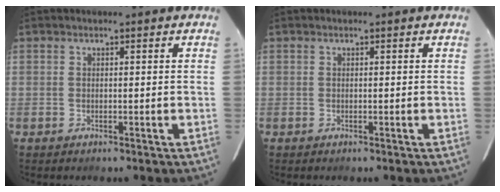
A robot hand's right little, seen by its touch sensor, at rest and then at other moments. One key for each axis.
{"total": 0.0}